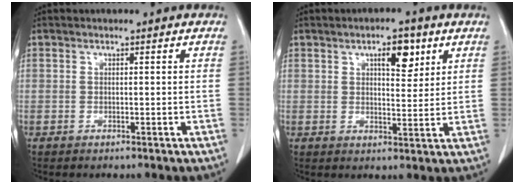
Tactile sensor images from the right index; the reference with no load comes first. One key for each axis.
{"total": 5.6, "fx": 2.9, "fy": 2.1, "fz": 4.3, "tx": -0.062, "ty": 0.002, "tz": 0.042}